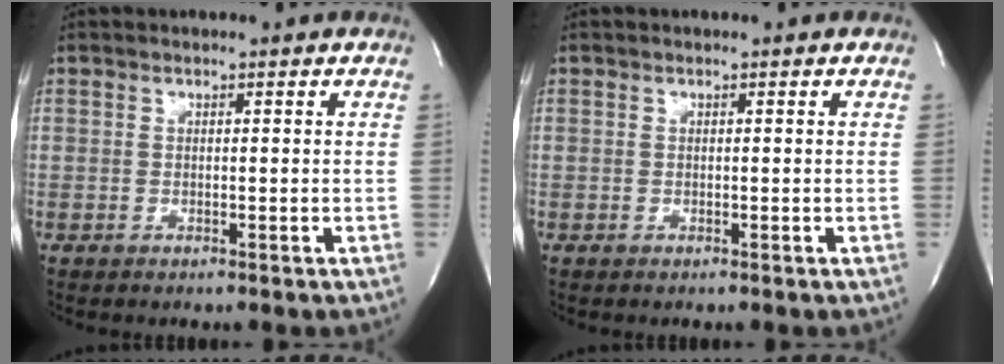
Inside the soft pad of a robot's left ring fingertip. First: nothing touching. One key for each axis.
{"total": 0.0}